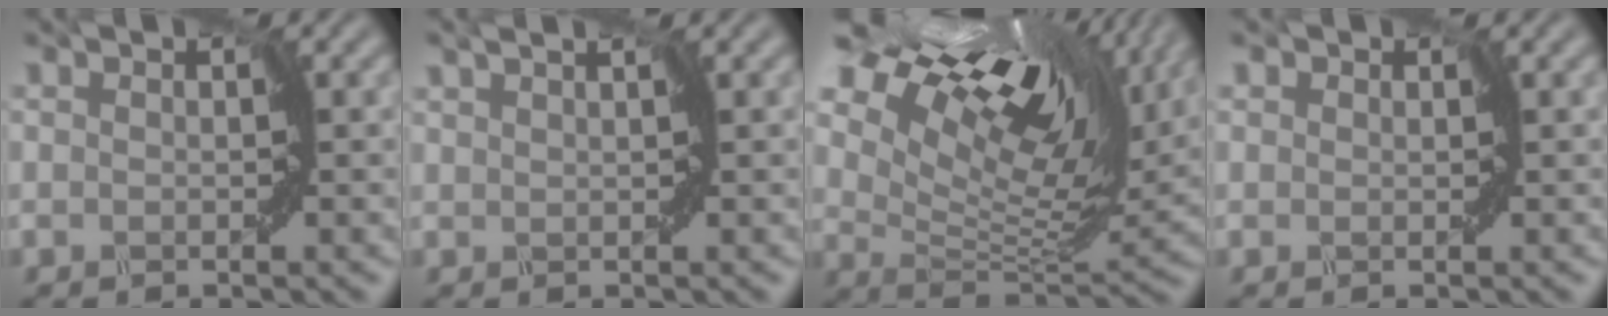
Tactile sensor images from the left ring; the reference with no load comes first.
{"total": 0.7, "force": [0.4, -0.5, -0.2], "torque": [-0.003, -0.002, 0.014]}
{"total": 16.2, "force": [11.7, 5.7, 9.6], "torque": [-0.203, 0.044, 0.183]}
{"total": 1.3, "force": [0.6, 1.0, 0.5], "torque": [0.003, 0.009, -0.003]}